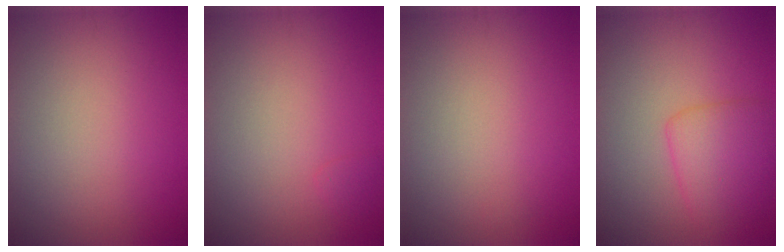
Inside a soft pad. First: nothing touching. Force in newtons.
{"total": 0.6, "press": 0.6, "slide": 0.0}
{"total": 0.0}
{"total": 3.8, "press": 3.8, "slide": 0.1}